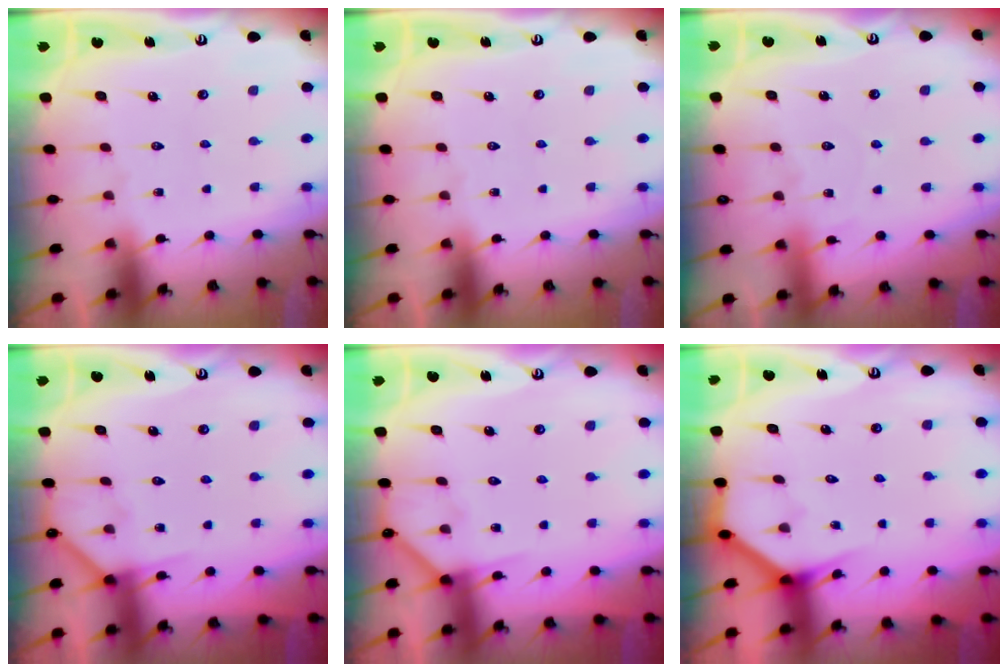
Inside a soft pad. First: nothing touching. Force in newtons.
{"total": 0.0}
{"total": 5.4, "press": 5.4, "slide": 0.5}
{"total": 5.5, "press": 5.5, "slide": 0.5}
{"total": 5.5, "press": 5.5, "slide": 0.5}
{"total": 3.7, "press": 3.7, "slide": 0.2}